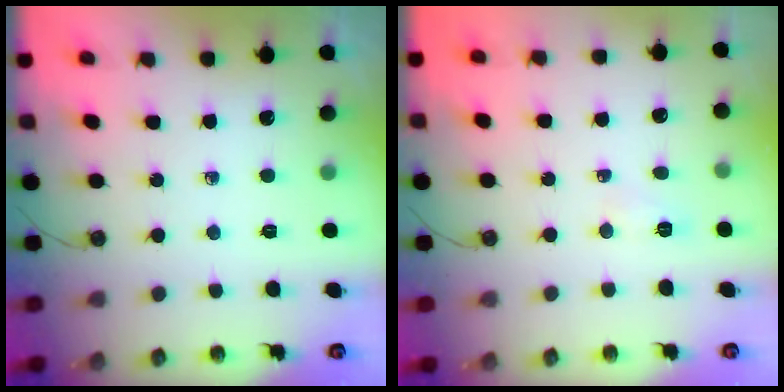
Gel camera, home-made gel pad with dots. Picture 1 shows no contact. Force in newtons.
{"total": 16.7, "press": 4.8, "slide": 16.0}